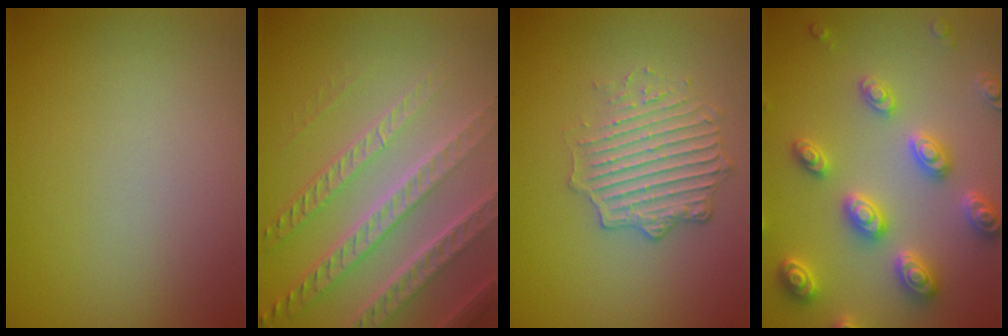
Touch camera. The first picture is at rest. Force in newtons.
{"total": 7.4, "press": 5.1, "slide": 5.4}
{"total": 3.9, "press": 3.3, "slide": 2.1}
{"total": 5.2, "press": 5.1, "slide": 1.1}